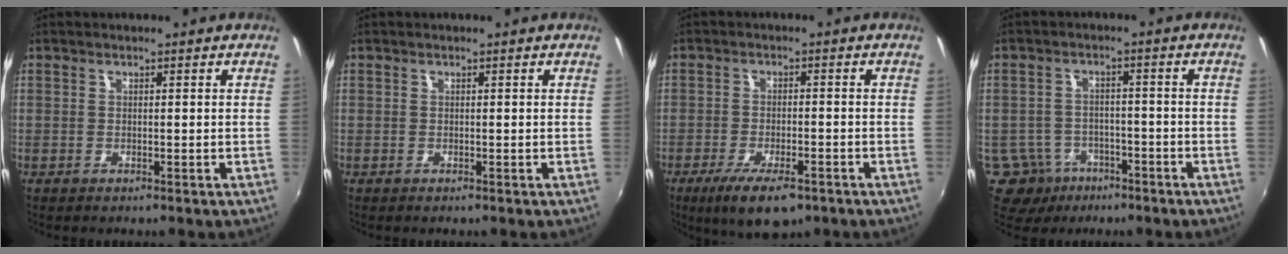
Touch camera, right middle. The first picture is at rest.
{"total": 0.0}
{"total": 9.3, "force": [-6.2, 2.9, 6.4], "torque": [-0.140, -0.028, -0.099]}
{"total": 9.2, "force": [-5.2, 7.1, 2.7], "torque": [-0.081, 0.009, -0.068]}